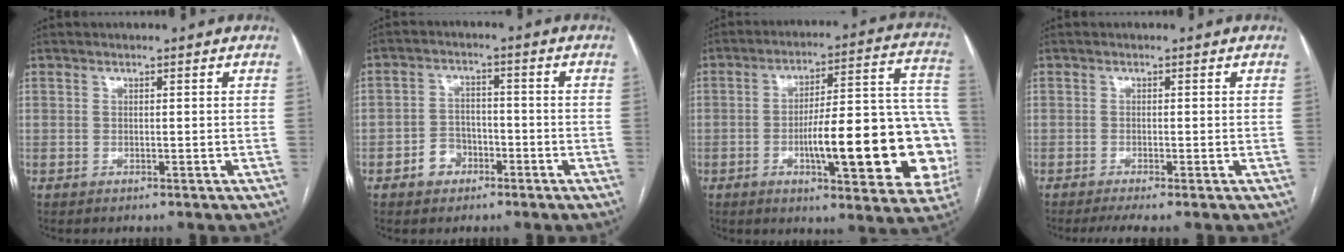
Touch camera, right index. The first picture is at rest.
{"total": 4.5, "force": [-2.3, 3.5, 1.6], "torque": [-0.024, 0.015, -0.039]}
{"total": 23.3, "force": [-5.4, 4.8, 22.2], "torque": [-0.226, 0.031, -0.061]}
{"total": 2.9, "force": [-2.0, 0.0, 2.1], "torque": [-0.033, -0.004, -0.036]}